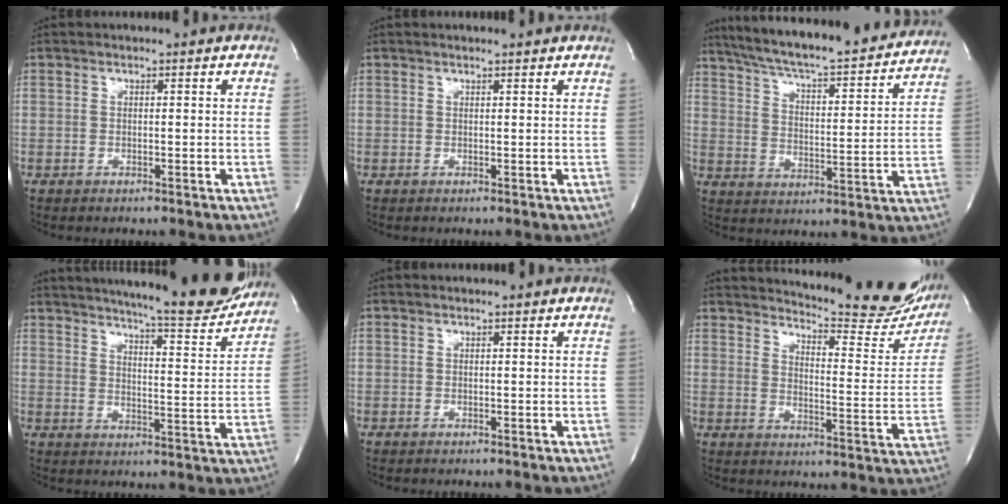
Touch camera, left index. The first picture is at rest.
{"total": 1.7, "force": [1.6, 0.0, 0.5], "torque": [-0.013, 0.005, 0.018]}
{"total": 26.1, "force": [23.3, 3.3, 11.3], "torque": [-0.182, -0.027, 0.311]}
{"total": 19.9, "force": [18.1, 1.6, 8.2], "torque": [-0.124, -0.051, 0.228]}
{"total": 0.0}
{"total": 22.2, "force": [20.6, 3.0, 7.7], "torque": [-0.103, -0.096, 0.241]}